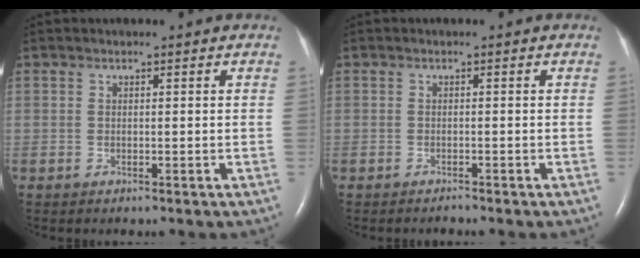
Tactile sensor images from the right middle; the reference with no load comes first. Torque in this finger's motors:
{"motor_torque": [0.01, -0.09, 0.00, 0.01]}